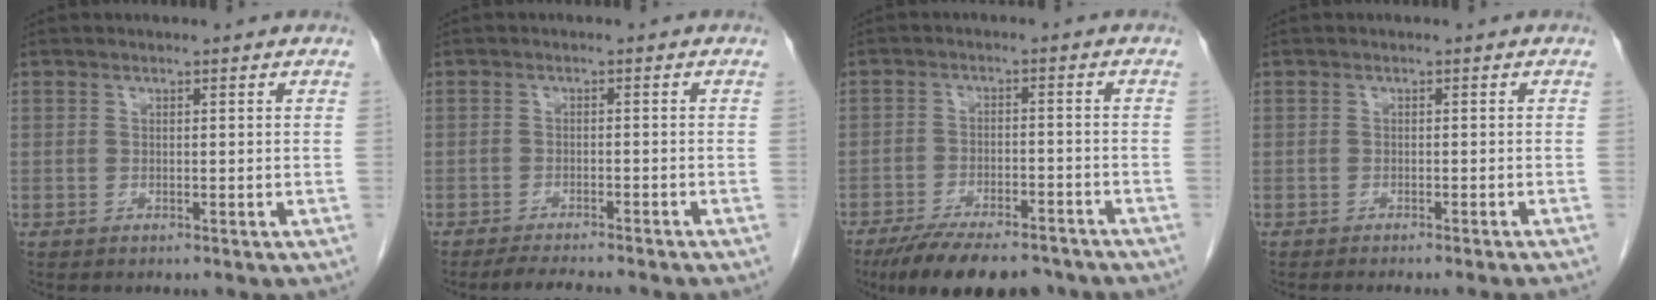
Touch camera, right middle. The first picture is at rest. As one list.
[{"total": 6.0, "force": [-5.3, 0.4, 2.8], "torque": [-0.040, -0.012, -0.078]}, {"total": 13.9, "force": [-11.5, 3.8, 6.9], "torque": [-0.113, -0.012, -0.171]}, {"total": 5.7, "force": [-5.1, -0.8, 2.4], "torque": [-0.012, -0.011, -0.064]}]